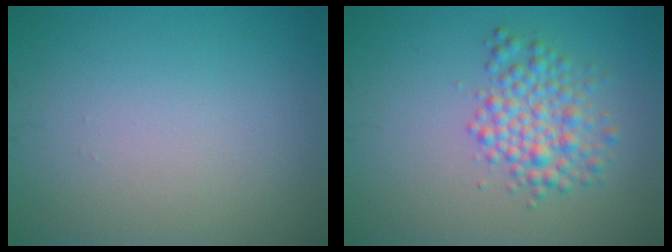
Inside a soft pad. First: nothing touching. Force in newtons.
{"total": 3.8, "press": 3.8, "slide": 0.0}